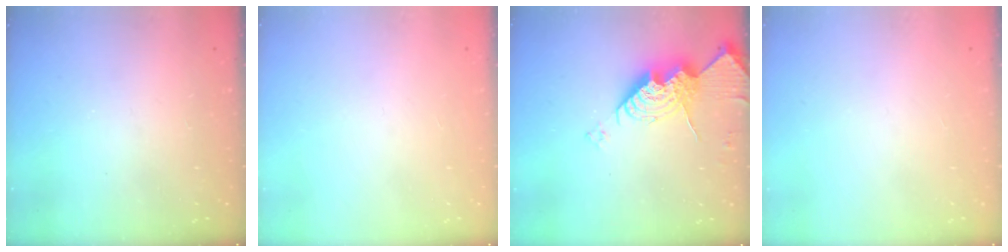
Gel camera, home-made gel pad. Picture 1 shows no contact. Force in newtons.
{"total": 0.0}
{"total": 16.3, "press": 16.3, "slide": 1.6}
{"total": 0.0}